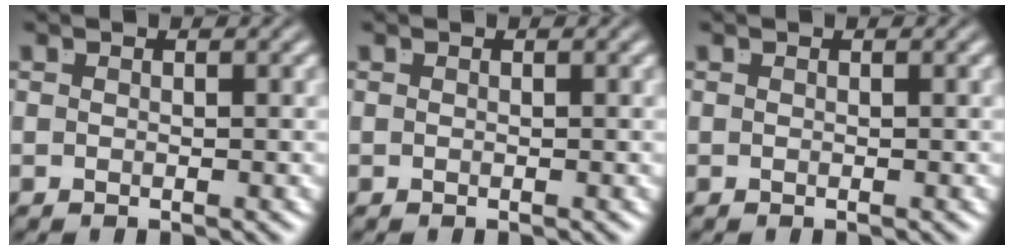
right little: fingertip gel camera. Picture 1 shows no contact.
{"total": 0.0}
{"total": 0.0}